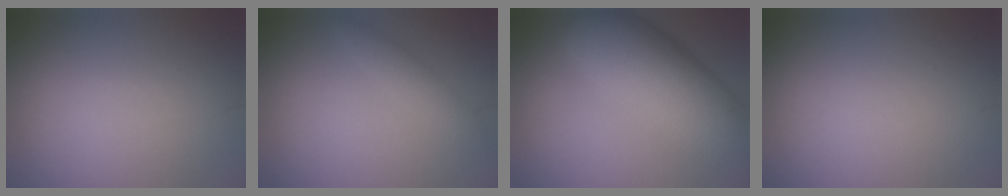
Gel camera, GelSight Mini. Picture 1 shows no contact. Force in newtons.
{"total": 1.8, "press": 1.8, "slide": 0.1}
{"total": 11.7, "press": 11.7, "slide": 0.4}
{"total": 0.0}